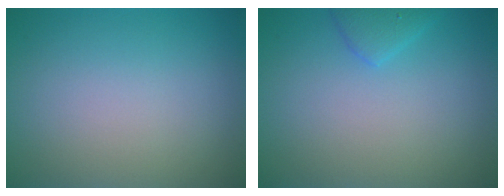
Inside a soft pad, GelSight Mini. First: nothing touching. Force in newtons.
{"total": 1.6, "press": 1.6, "slide": 0.2}